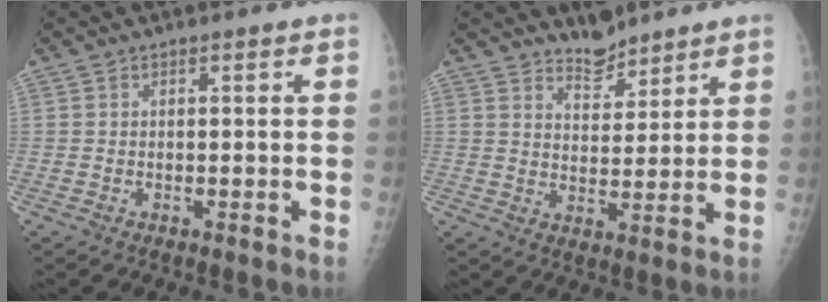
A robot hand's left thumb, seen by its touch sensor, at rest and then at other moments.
{"total": 5.5, "force": [4.9, 2.0, 1.4], "torque": [-0.002, -0.043, 0.087]}